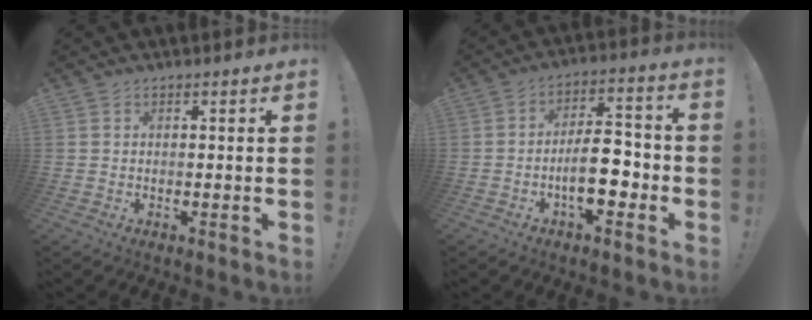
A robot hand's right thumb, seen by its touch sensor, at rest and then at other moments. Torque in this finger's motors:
{"motor_torque": [1.52, 1.20, 0.10, -0.05, 0.29]}